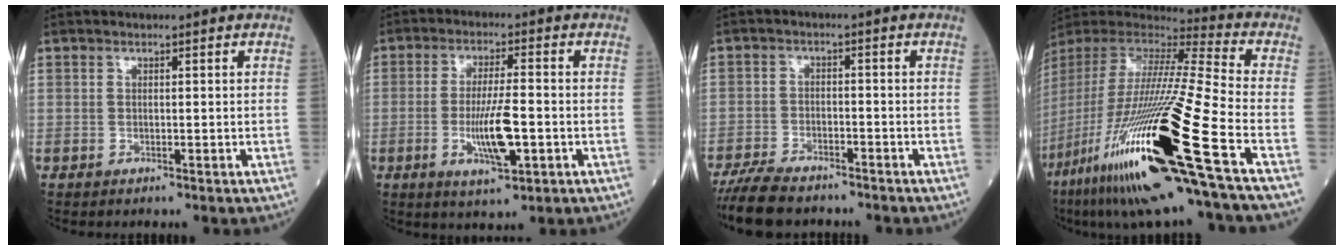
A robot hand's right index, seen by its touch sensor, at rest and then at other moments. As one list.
[{"total": 8.7, "force": [-2.2, 1.9, 8.2], "torque": [-0.155, -0.006, -0.035]}, {"total": 10.0, "force": [-8.4, 3.6, 4.1], "torque": [-0.083, -0.016, -0.141]}, {"total": 35.6, "force": [-15.1, 2.9, 32.2], "torque": [-0.638, -0.081, -0.283]}]